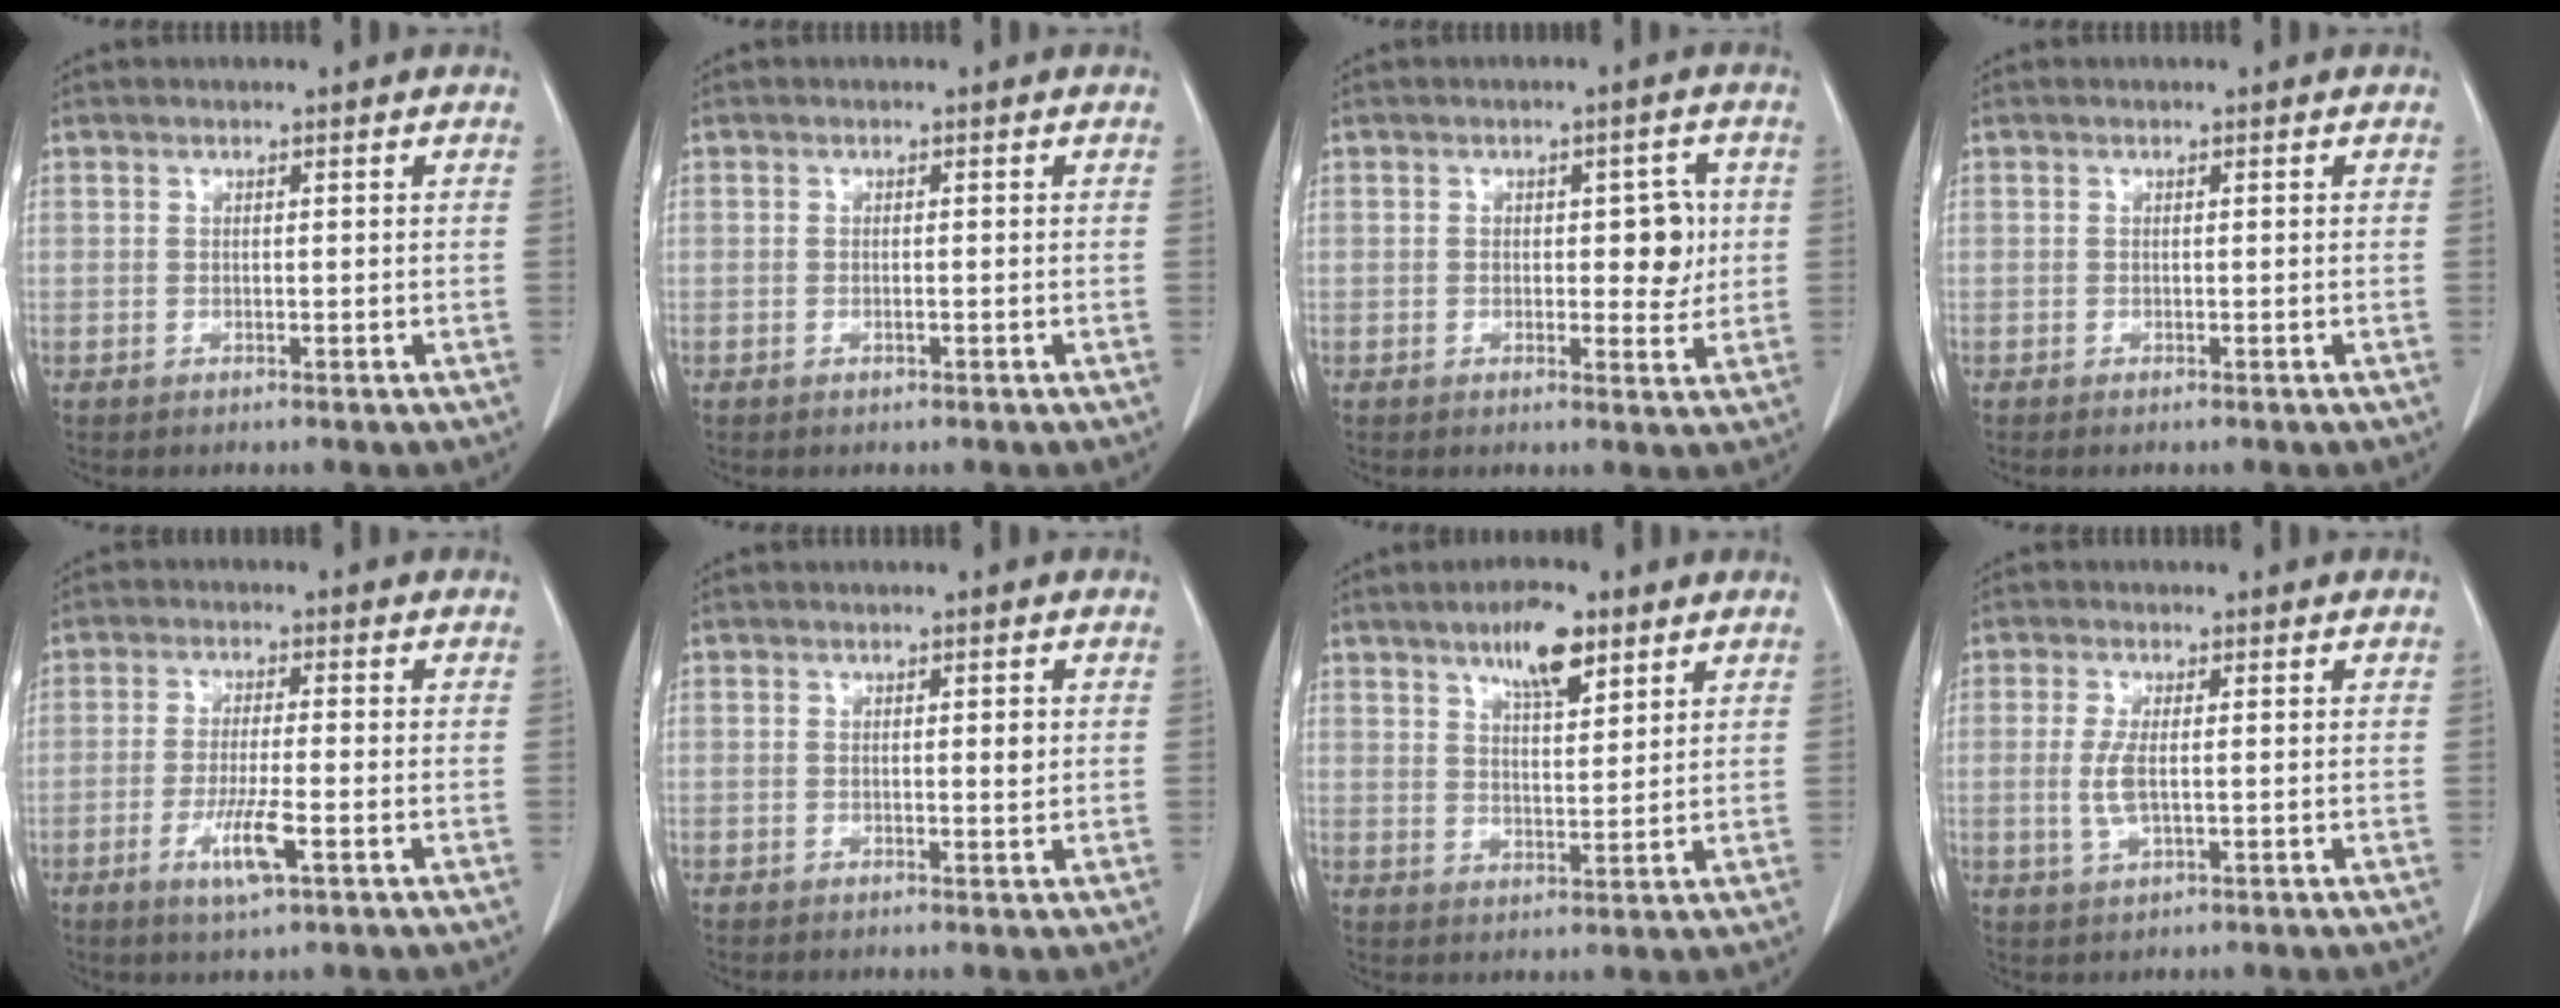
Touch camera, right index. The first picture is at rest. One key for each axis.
{"total": 0.7, "fx": -0.3, "fy": 0.2, "fz": 0.6, "tx": -0.012, "ty": -0.001, "tz": -0.003}
{"total": 5.3, "fx": 0.5, "fy": 2.6, "fz": 4.5, "tx": -0.050, "ty": 0.009, "tz": 0.008}
{"total": 0.5, "fx": -0.3, "fy": -0.1, "fz": 0.4, "tx": -0.012, "ty": -0.002, "tz": -0.005}
{"total": 6.1, "fx": -2.4, "fy": 0.4, "fz": 5.6, "tx": -0.109, "ty": -0.012, "tz": -0.043}
{"total": 4.8, "fx": 0.5, "fy": 2.6, "fz": 4.0, "tx": -0.044, "ty": 0.006, "tz": 0.010}
{"total": 7.2, "fx": 4.6, "fy": 2.0, "fz": 5.2, "tx": -0.091, "ty": 0.003, "tz": 0.078}
{"total": 3.7, "fx": -0.2, "fy": 0.9, "fz": 3.5, "tx": -0.083, "ty": -0.007, "tz": -0.003}